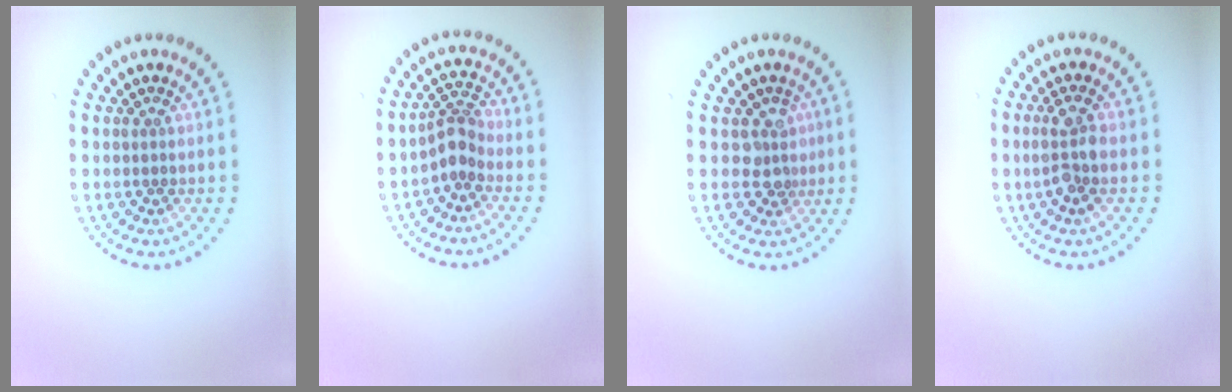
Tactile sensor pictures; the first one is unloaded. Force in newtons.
{"total": 2.5, "press": 1.9, "slide": 1.7}
{"total": 1.9, "press": 1.6, "slide": 0.9}
{"total": 2.8, "press": 2.6, "slide": 1.1}